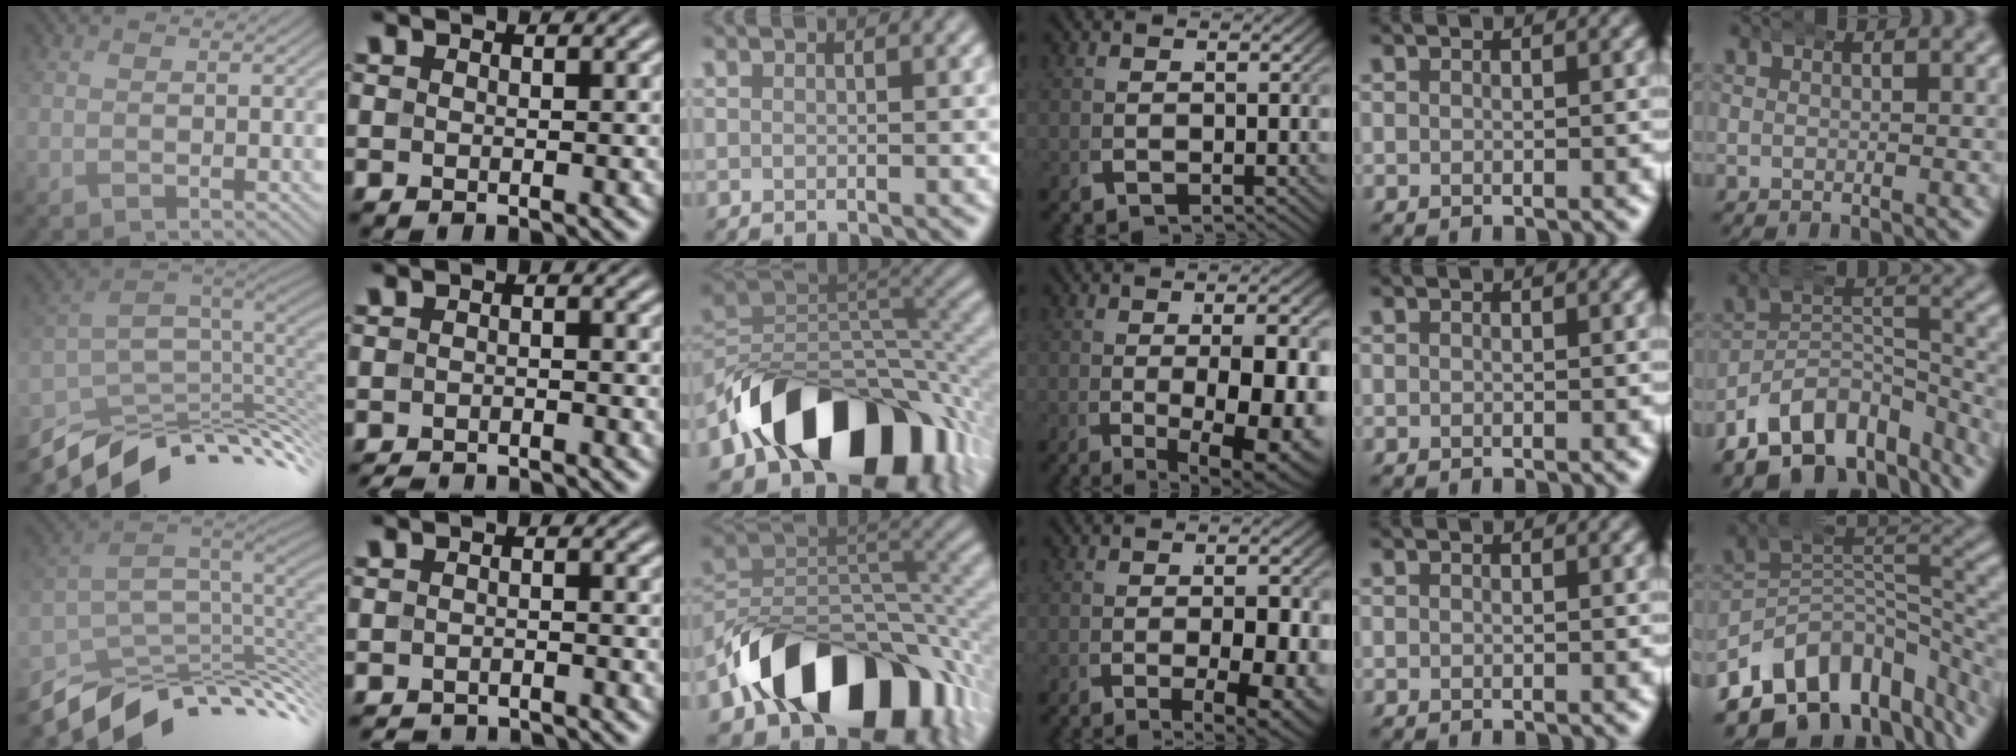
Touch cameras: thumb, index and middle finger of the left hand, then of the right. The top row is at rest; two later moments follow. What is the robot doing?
{"motion": "wrap", "object": "arm wrap"}